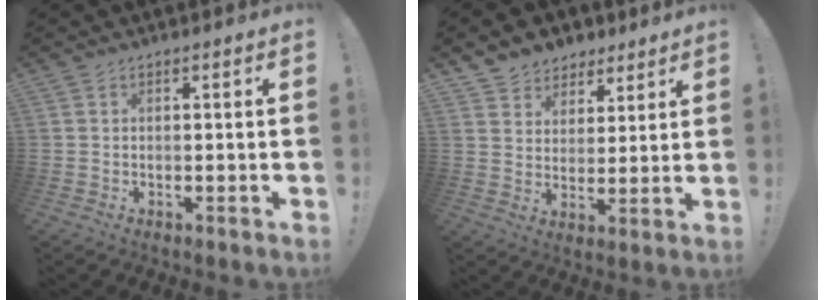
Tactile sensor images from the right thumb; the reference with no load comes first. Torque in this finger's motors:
{"motor_torque": [0.01, 0.13, 0.70, 0.67, 0.00]}